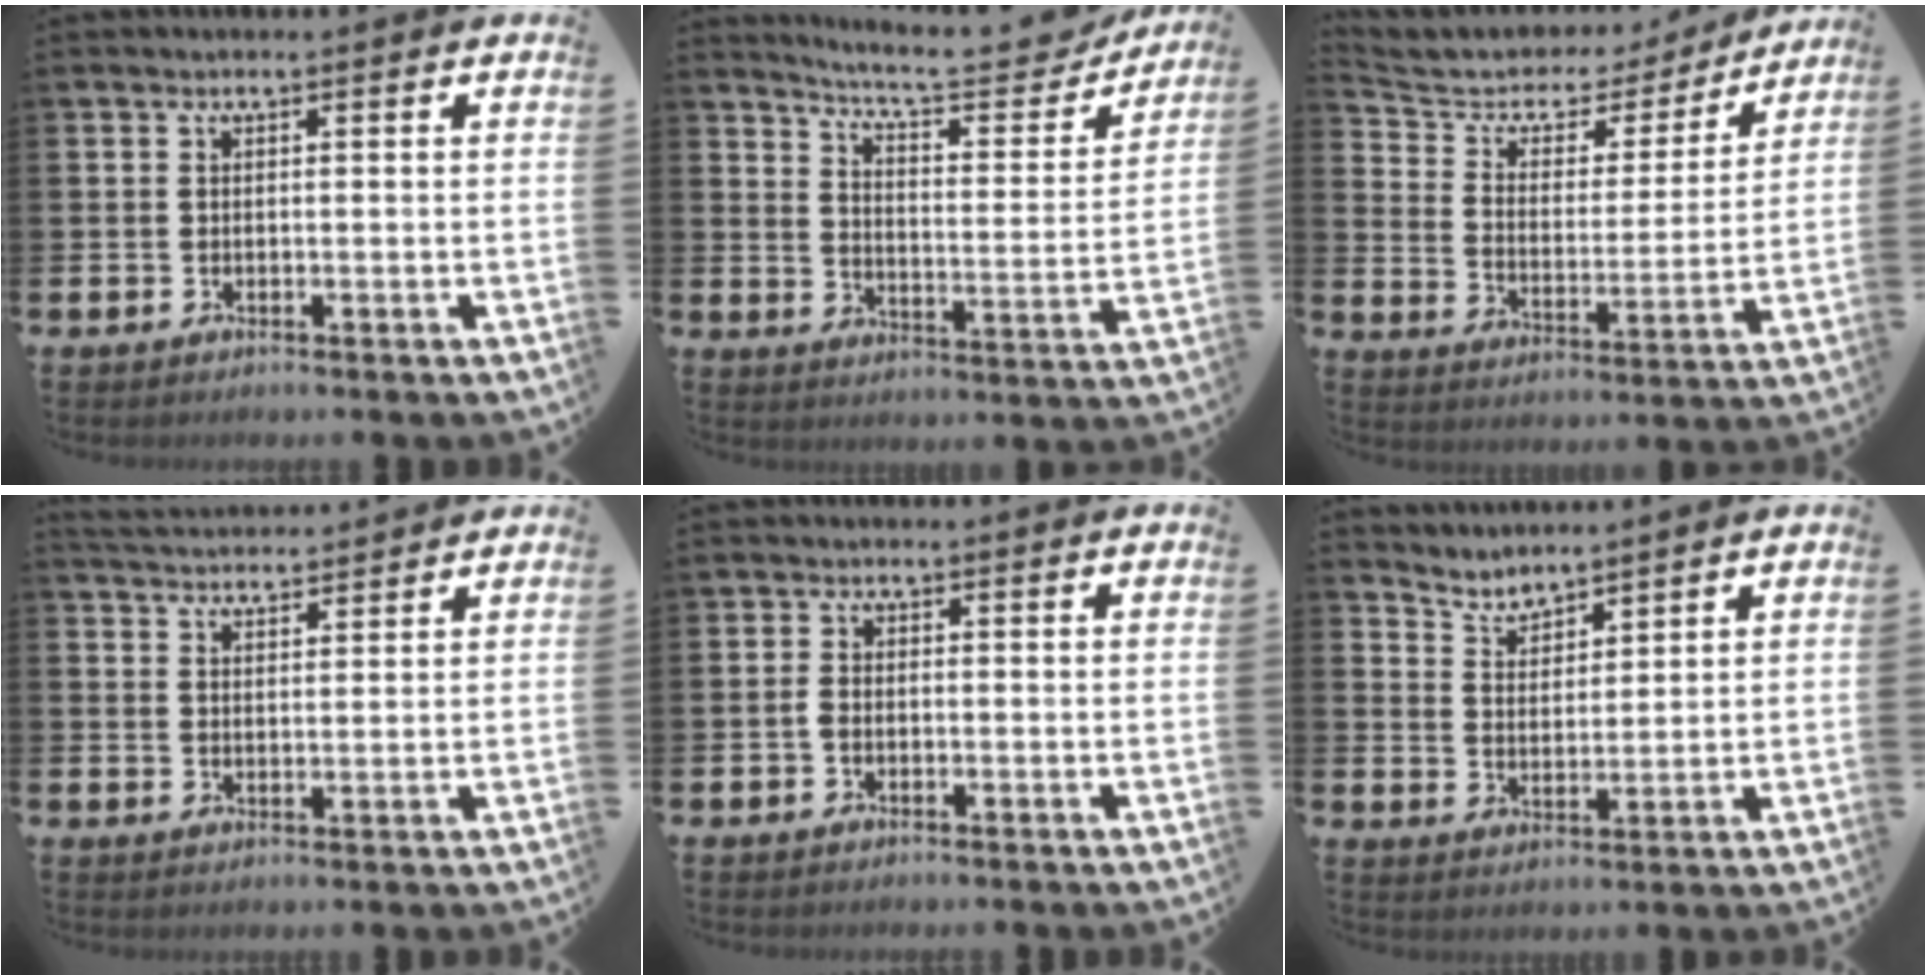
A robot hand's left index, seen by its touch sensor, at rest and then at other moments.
{"total": 7.7, "force": [7.2, 1.2, 2.7], "torque": [-0.066, -0.056, 0.117]}
{"total": 5.7, "force": [4.6, 3.1, 1.1], "torque": [-0.053, -0.034, 0.072]}
{"total": 4.0, "force": [3.9, 0.5, -0.1], "torque": [-0.012, -0.020, 0.073]}
{"total": 1.5, "force": [-0.5, 1.0, 1.0], "torque": [-0.014, 0.002, -0.013]}
{"total": 3.8, "force": [3.8, 0.6, -0.2], "torque": [-0.011, -0.021, 0.068]}